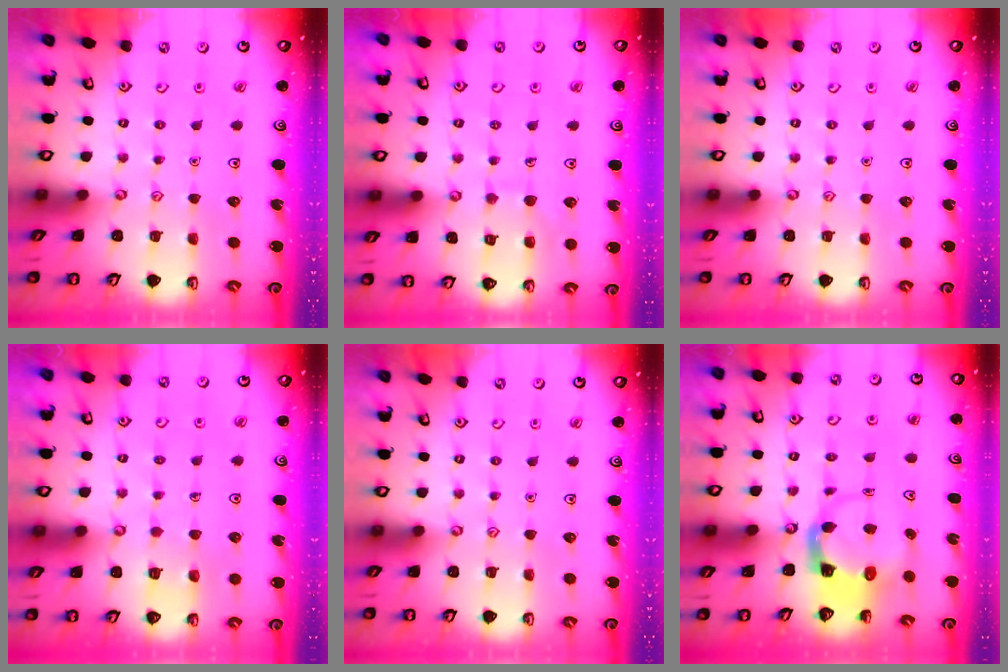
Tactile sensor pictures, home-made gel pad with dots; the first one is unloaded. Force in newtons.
{"total": 6.0, "press": 6.0, "slide": 0.5}
{"total": 0.0}
{"total": 2.8, "press": 2.8, "slide": 0.3}
{"total": 0.0}
{"total": 3.9, "press": 3.9, "slide": 0.6}